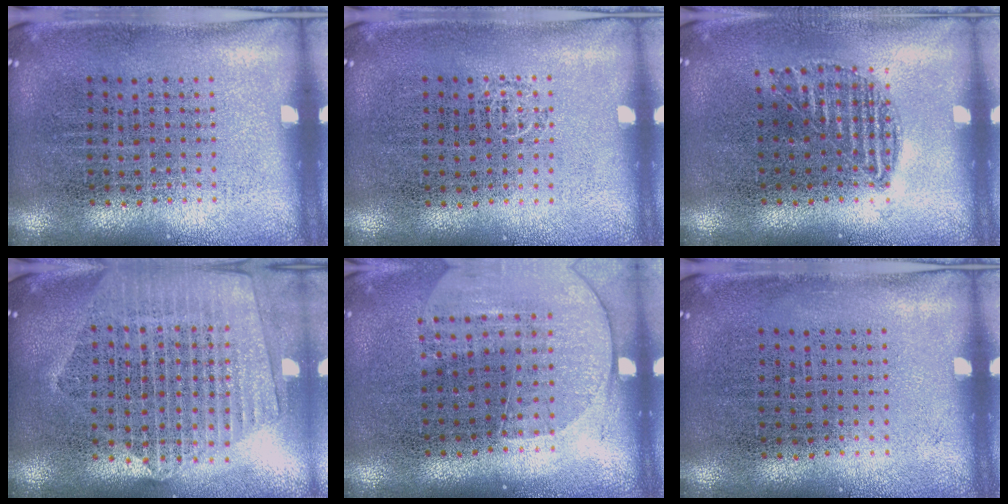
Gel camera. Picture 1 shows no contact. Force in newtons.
{"total": 0.6, "press": 0.6, "slide": 0.1}
{"total": 0.9, "press": 0.9, "slide": 0.4}
{"total": 2.3, "press": 2.0, "slide": 1.1}
{"total": 1.7, "press": 1.5, "slide": 0.7}
{"total": 0.0}